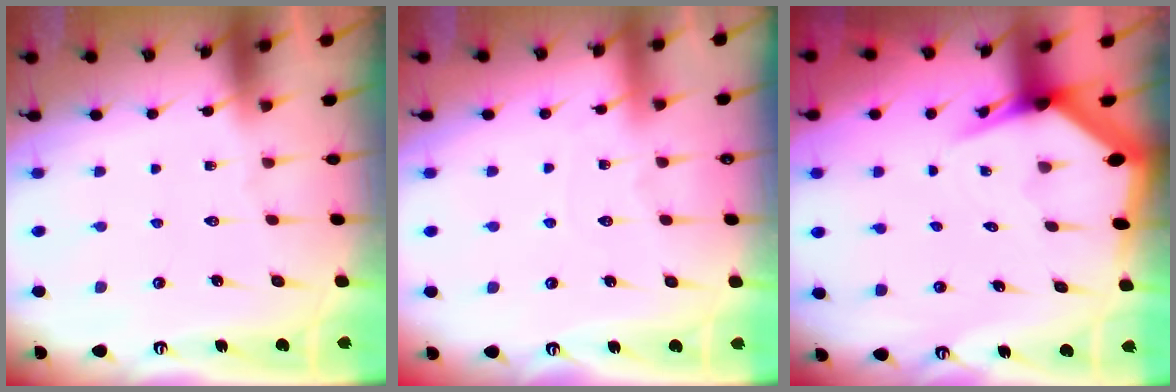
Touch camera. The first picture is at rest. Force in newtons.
{"total": 2.7, "press": 2.7, "slide": 0.1}
{"total": 4.6, "press": 4.5, "slide": 0.6}